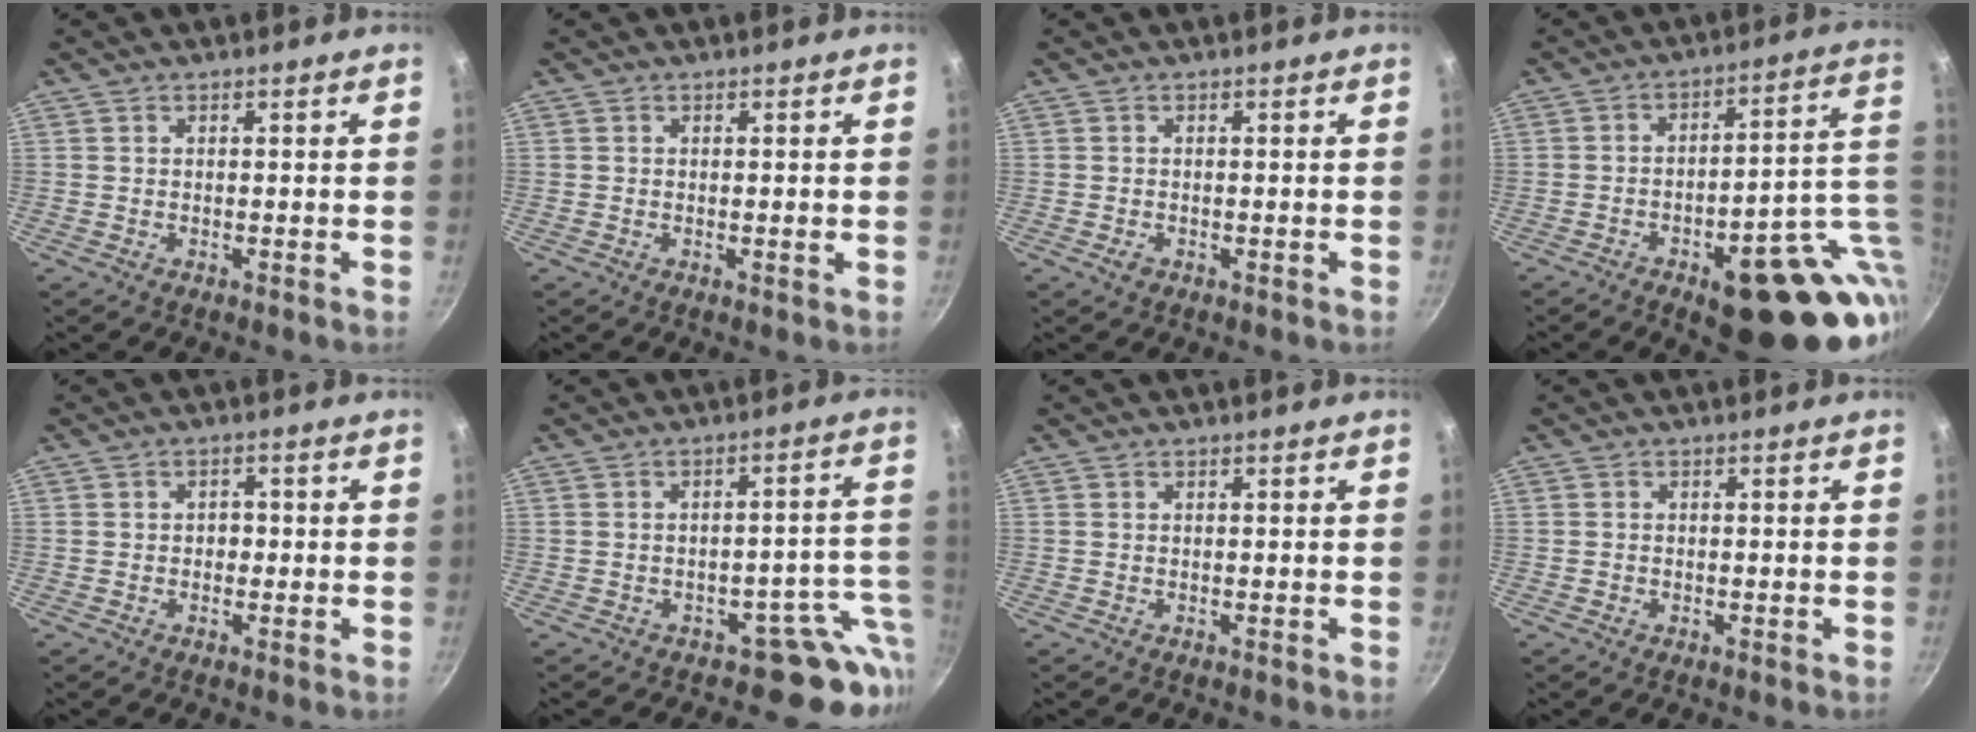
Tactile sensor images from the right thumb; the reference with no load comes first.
{"total": 0.7, "force": [0.0, 0.2, 0.7], "torque": [-0.010, 0.000, -0.001]}
{"total": 1.4, "force": [-0.6, 1.0, 0.8], "torque": [-0.012, 0.001, -0.009]}
{"total": 22.9, "force": [-5.8, 9.1, 20.2], "torque": [-0.194, 0.019, -0.065]}
{"total": 1.9, "force": [-0.3, 1.6, 1.0], "torque": [-0.004, 0.006, -0.005]}
{"total": 9.1, "force": [-4.2, 6.6, 4.7], "torque": [0.032, 0.047, -0.049]}
{"total": 0.0}
{"total": 0.5, "force": [-0.2, 0.5, 0.2], "torque": [-0.003, 0.001, -0.005]}